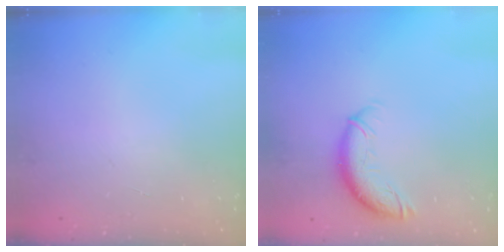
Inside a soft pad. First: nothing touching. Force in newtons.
{"total": 10.3, "press": 10.3, "slide": 0.8}